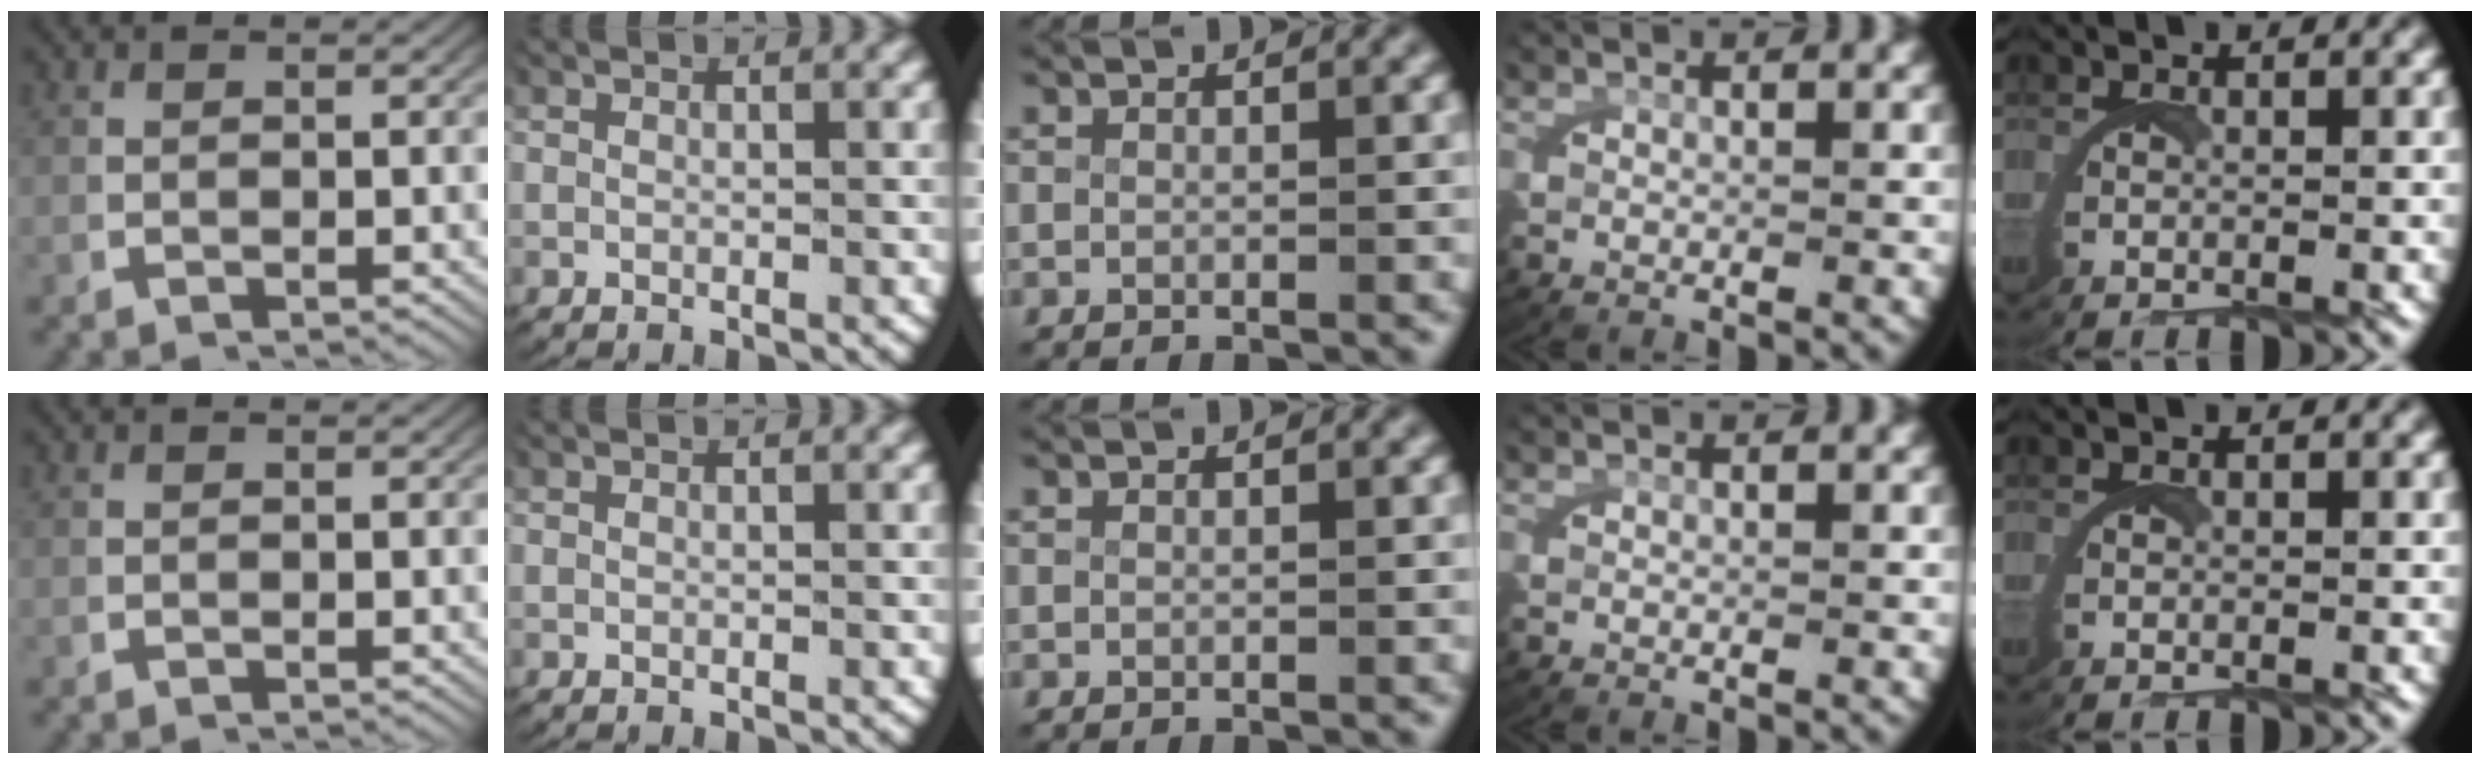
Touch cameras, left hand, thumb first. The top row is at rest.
{}